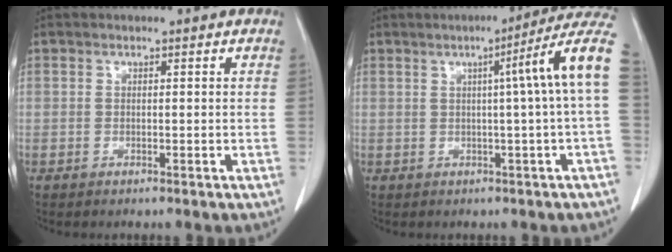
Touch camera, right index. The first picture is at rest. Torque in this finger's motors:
{"motor_torque": [0.87, 0.04, 0.32, 0.04]}